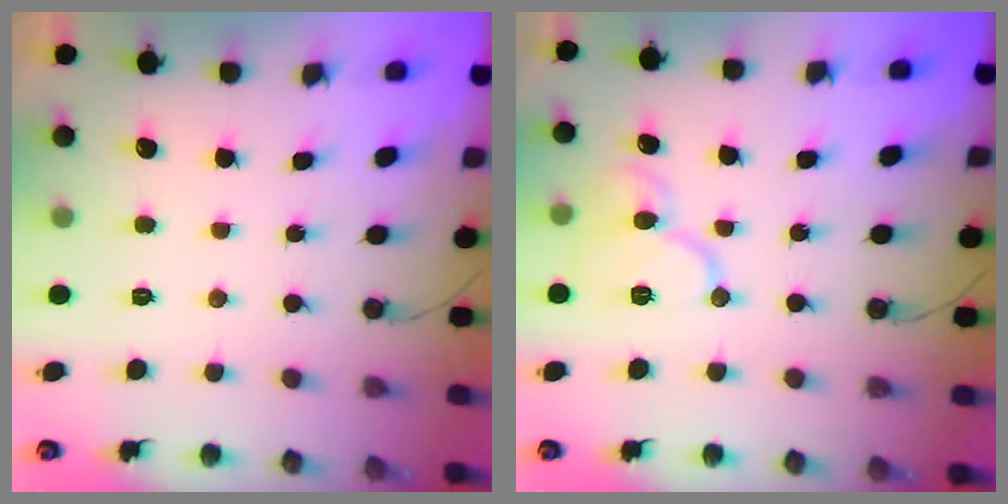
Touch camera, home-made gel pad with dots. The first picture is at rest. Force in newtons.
{"total": 11.1, "press": 11.0, "slide": 1.5}